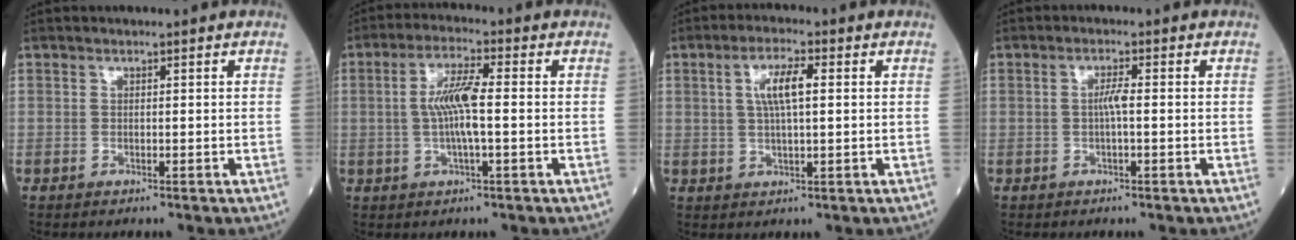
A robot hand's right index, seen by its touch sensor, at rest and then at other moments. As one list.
[{"total": 7.0, "force": [-0.1, 0.8, 6.9], "torque": [-0.138, 0.005, -0.006]}, {"total": 5.4, "force": [1.2, 1.0, 5.2], "torque": [-0.101, 0.009, 0.024]}, {"total": 2.1, "force": [-0.2, 0.1, 2.1], "torque": [-0.041, 0.002, -0.004]}]